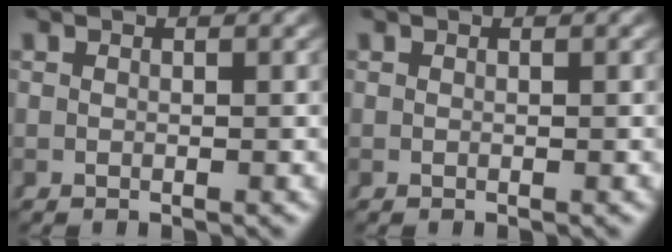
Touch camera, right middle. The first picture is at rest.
{"total": 0.0}